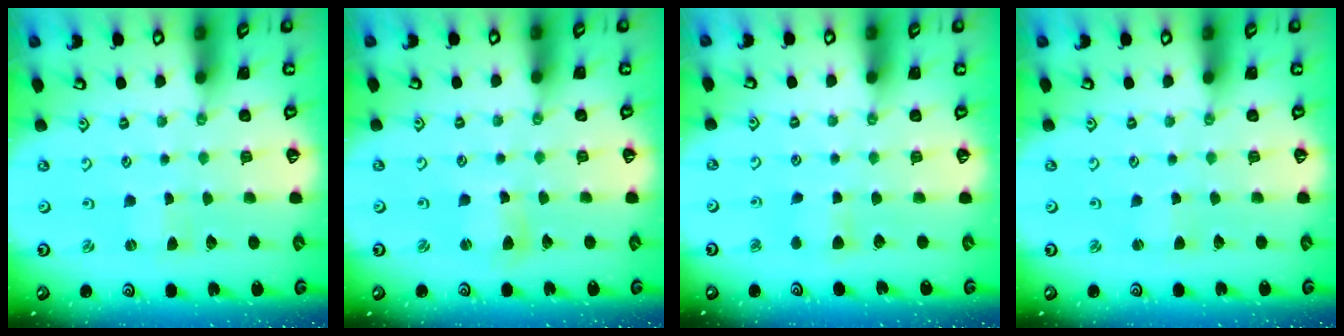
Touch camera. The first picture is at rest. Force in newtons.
{"total": 3.1, "press": 3.1, "slide": 0.3}
{"total": 4.6, "press": 4.5, "slide": 0.4}
{"total": 1.8, "press": 1.7, "slide": 0.2}